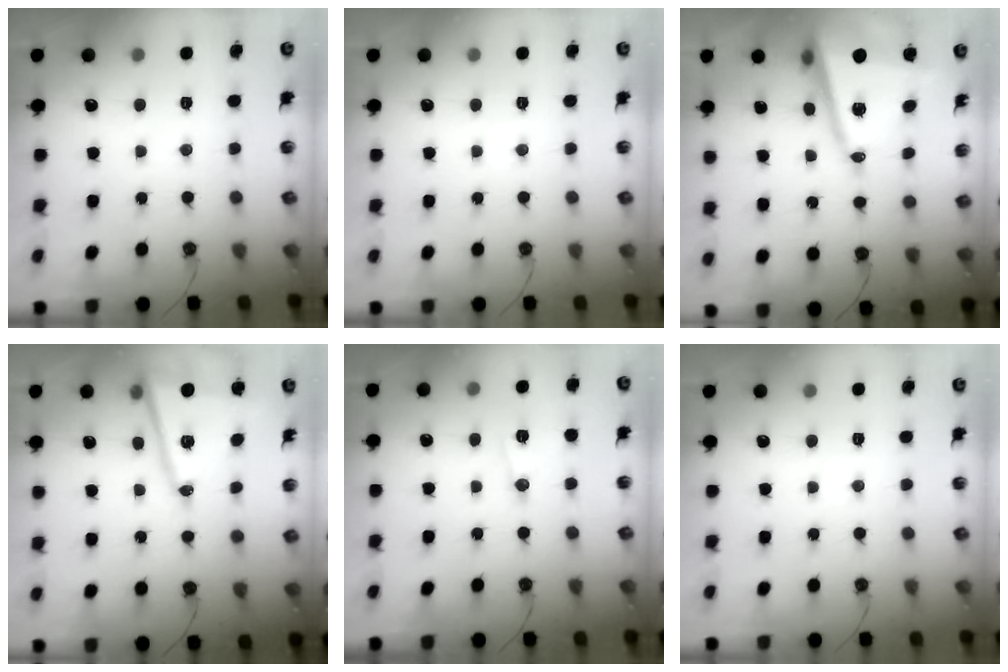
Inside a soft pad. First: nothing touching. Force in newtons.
{"total": 0.0}
{"total": 14.2, "press": 14.0, "slide": 2.5}
{"total": 14.0, "press": 13.9, "slide": 1.3}
{"total": 8.1, "press": 8.0, "slide": 0.9}
{"total": 0.0}